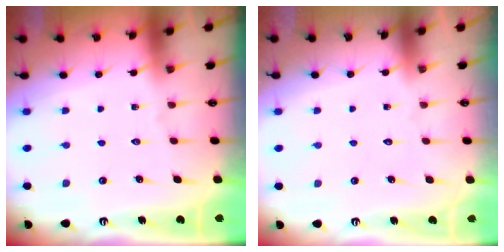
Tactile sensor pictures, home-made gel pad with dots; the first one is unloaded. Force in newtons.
{"total": 1.8, "press": 1.8, "slide": 0.1}